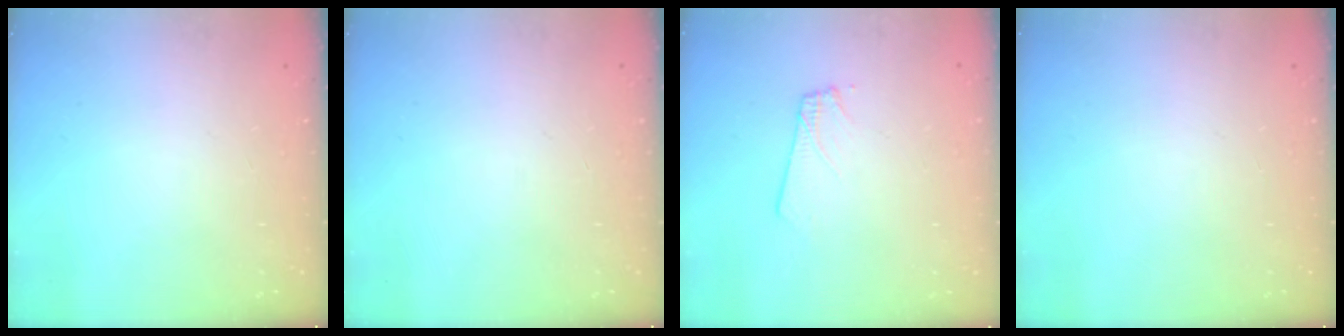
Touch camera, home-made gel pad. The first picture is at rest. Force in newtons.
{"total": 0.0}
{"total": 2.3, "press": 2.3, "slide": 0.3}
{"total": 0.0}